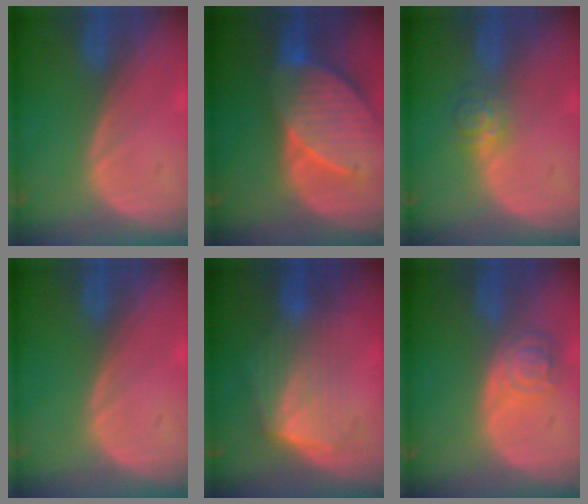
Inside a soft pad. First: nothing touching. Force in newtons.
{"total": 10.4, "press": 9.1, "slide": 5.0}
{"total": 3.7, "press": 3.5, "slide": 1.4}
{"total": 0.0}
{"total": 6.8, "press": 6.4, "slide": 2.5}
{"total": 5.3, "press": 4.7, "slide": 2.3}